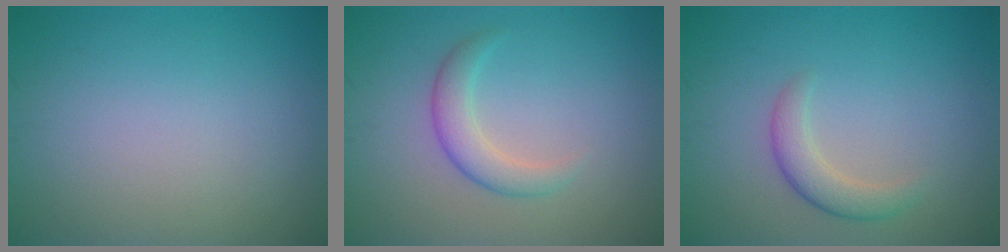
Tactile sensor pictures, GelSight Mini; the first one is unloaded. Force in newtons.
{"total": 2.5, "press": 2.5, "slide": 0.1}
{"total": 2.5, "press": 2.5, "slide": 0.2}